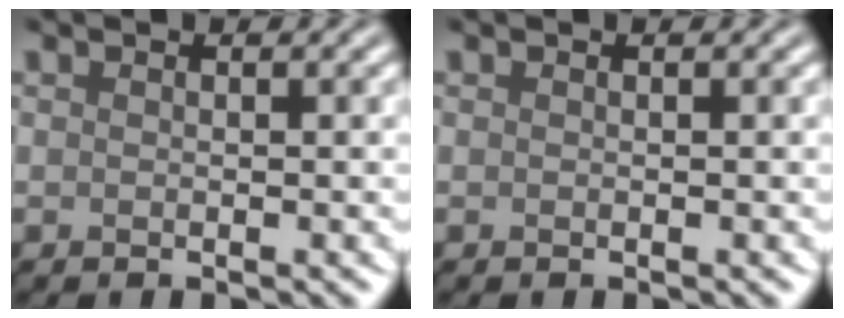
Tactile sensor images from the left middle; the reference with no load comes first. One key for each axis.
{"total": 0.0}